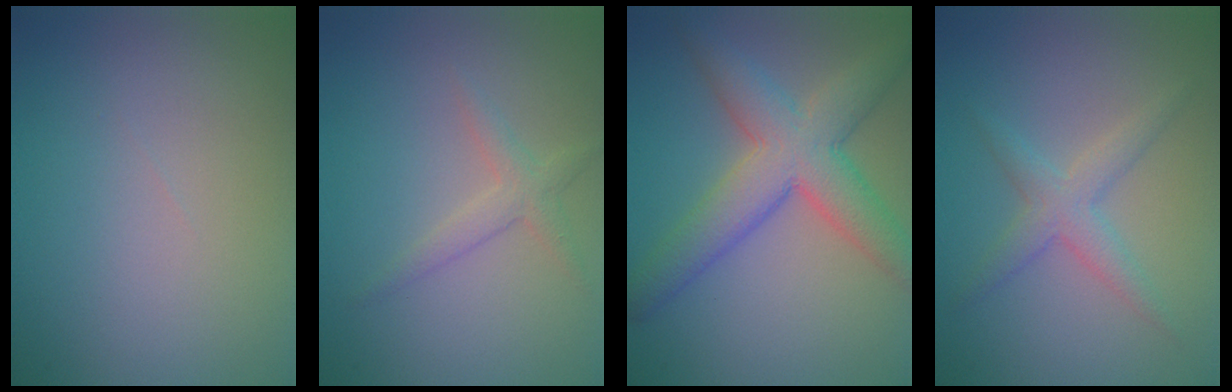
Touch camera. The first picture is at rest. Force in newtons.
{"total": 1.8, "press": 1.8, "slide": 0.1}
{"total": 7.0, "press": 7.0, "slide": 0.3}
{"total": 2.6, "press": 2.6, "slide": 0.1}